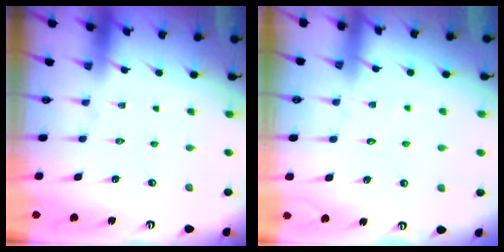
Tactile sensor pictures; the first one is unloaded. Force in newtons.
{"total": 4.5, "press": 4.5, "slide": 0.3}